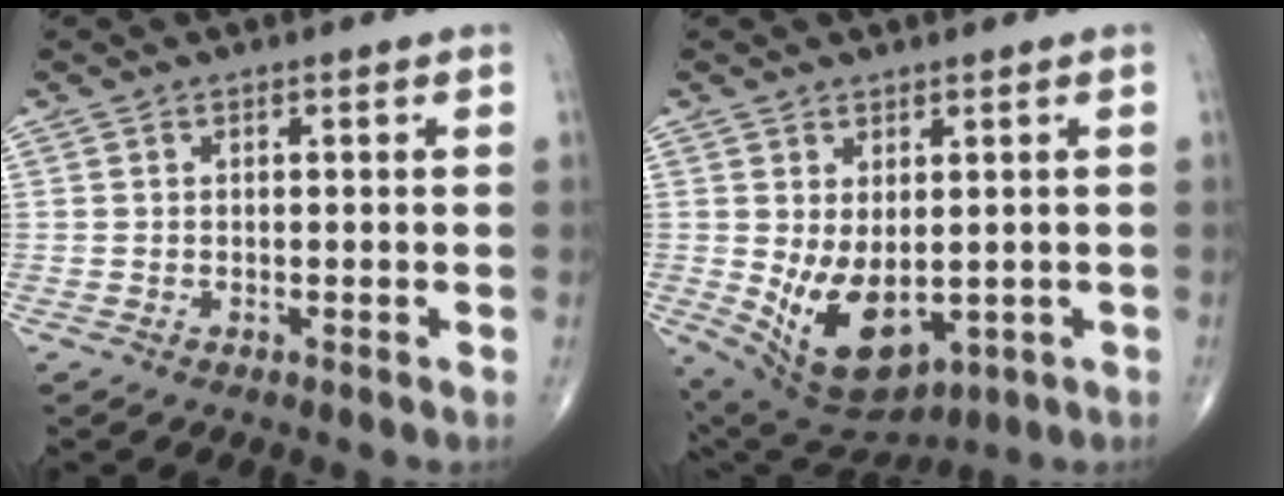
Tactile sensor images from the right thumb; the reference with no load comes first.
{"total": 12.1, "force": [-1.2, 7.1, 9.7], "torque": [-0.154, -0.012, 0.013]}